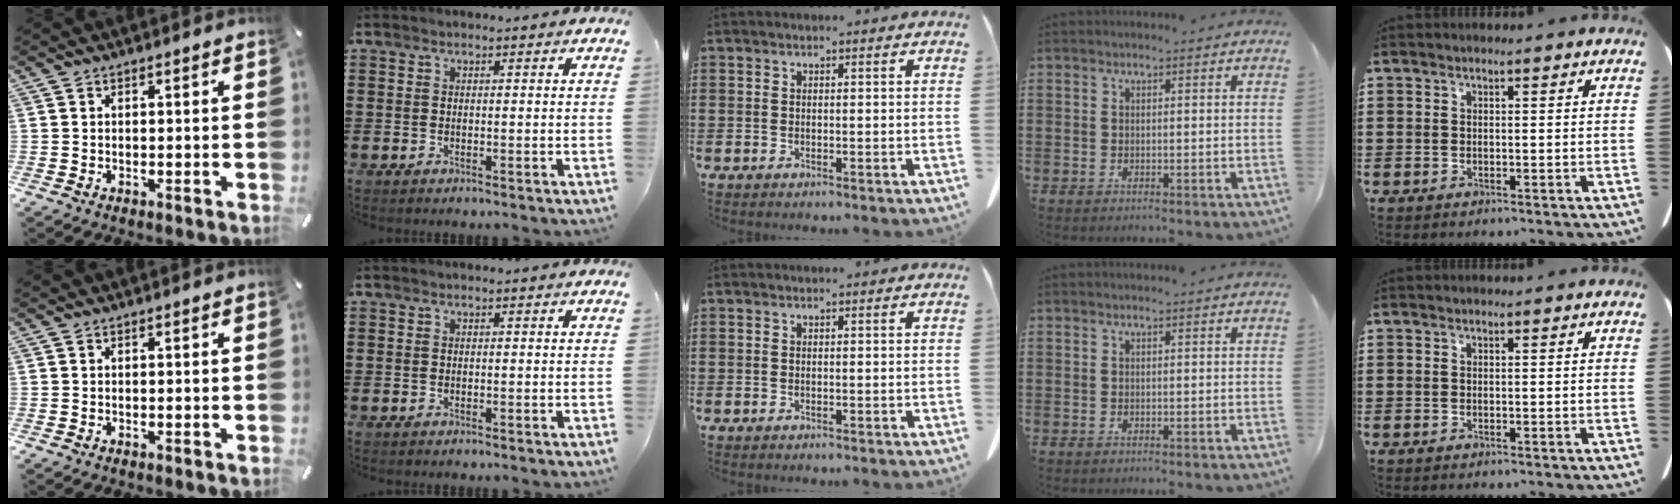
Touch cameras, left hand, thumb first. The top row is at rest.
{}